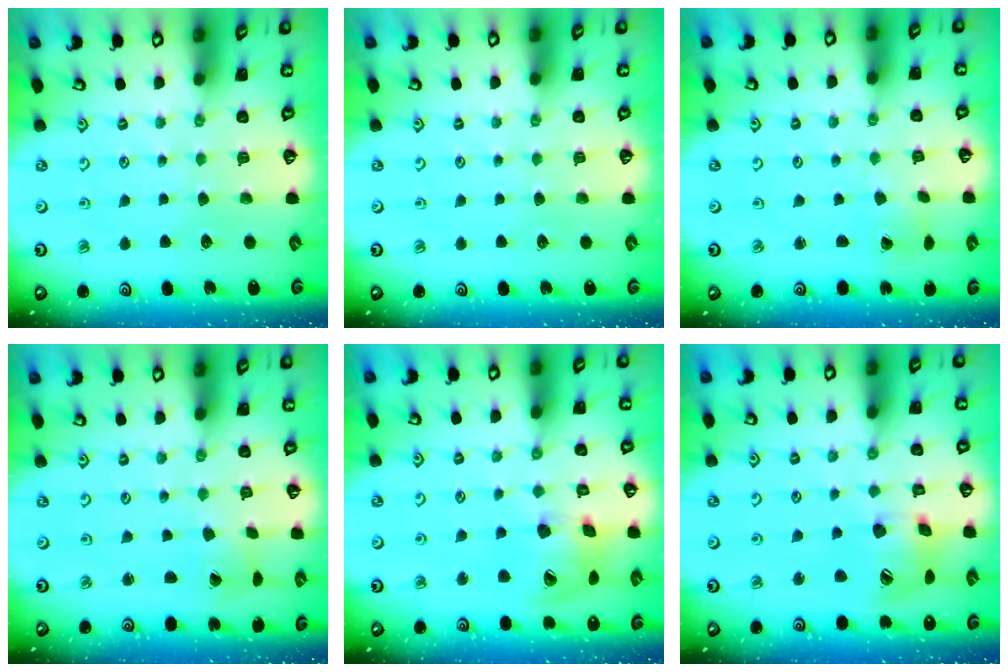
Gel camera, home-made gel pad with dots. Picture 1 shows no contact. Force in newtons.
{"total": 0.0}
{"total": 1.1, "press": 1.1, "slide": 0.1}
{"total": 1.3, "press": 1.3, "slide": 0.3}
{"total": 16.1, "press": 15.9, "slide": 2.6}
{"total": 15.8, "press": 15.6, "slide": 2.2}